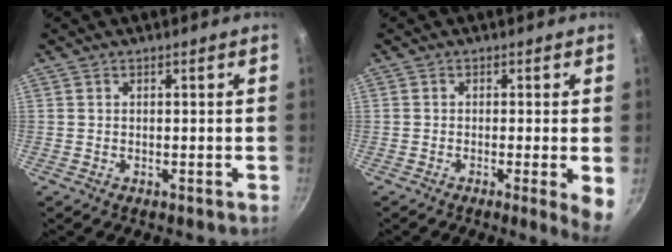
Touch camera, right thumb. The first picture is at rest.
{"total": 4.8, "force": [-0.9, 0.3, 4.7], "torque": [-0.057, -0.006, -0.013]}